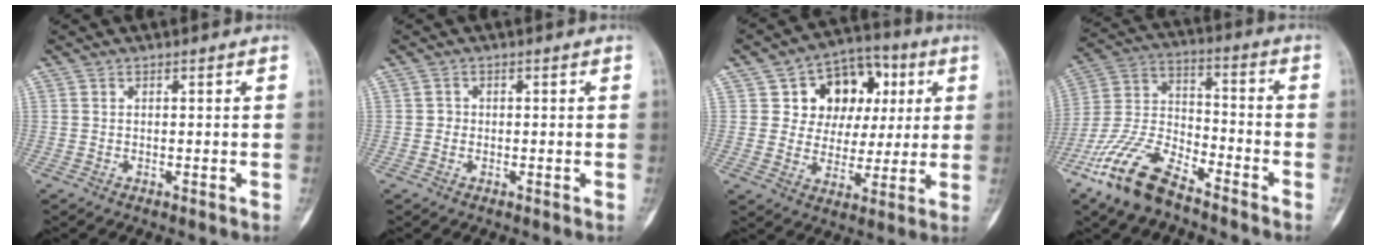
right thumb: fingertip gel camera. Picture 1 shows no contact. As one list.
[{"total": 1.0, "force": [-0.1, 0.9, 0.2], "torque": [0.002, 0.004, -0.002]}, {"total": 13.9, "force": [4.3, 10.9, 7.4], "torque": [-0.051, 0.004, 0.068]}, {"total": 14.9, "force": [-10.5, 5.8, 8.9], "torque": [-0.181, 0.053, -0.210]}]